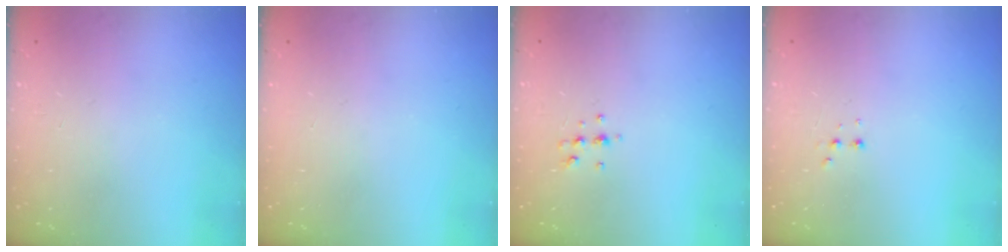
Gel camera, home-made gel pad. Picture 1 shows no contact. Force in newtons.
{"total": 0.0}
{"total": 5.4, "press": 5.3, "slide": 1.1}
{"total": 2.5, "press": 2.4, "slide": 0.8}